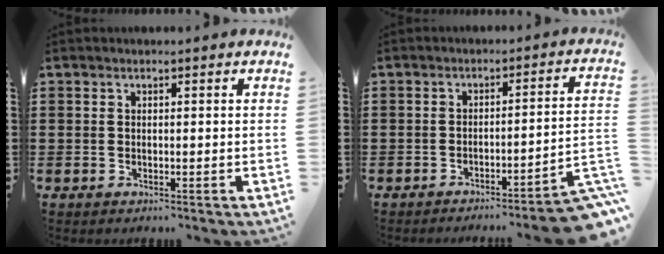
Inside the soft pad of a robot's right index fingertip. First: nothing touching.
{"total": 5.2, "force": [-4.1, -0.1, 3.3], "torque": [-0.054, -0.011, -0.079]}